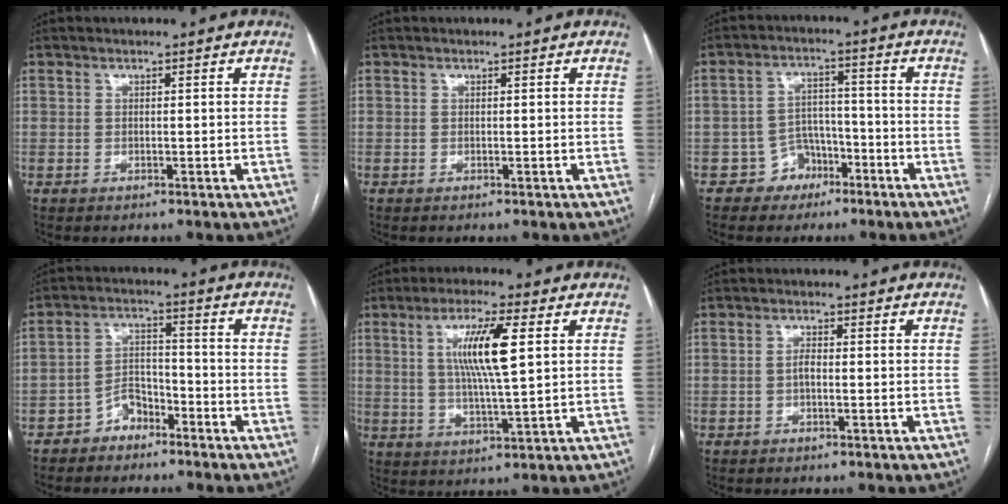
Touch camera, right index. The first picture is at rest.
{"total": 0.0}
{"total": 5.2, "force": [-3.1, 4.1, 0.7], "torque": [-0.003, 0.018, -0.045]}
{"total": 5.0, "force": [-3.5, 2.9, 2.1], "torque": [-0.033, 0.016, -0.064]}
{"total": 9.7, "force": [2.5, 0.8, 9.3], "torque": [-0.177, 0.001, 0.045]}
{"total": 1.6, "force": [-0.4, 0.5, 1.5], "torque": [-0.028, 0.003, -0.008]}